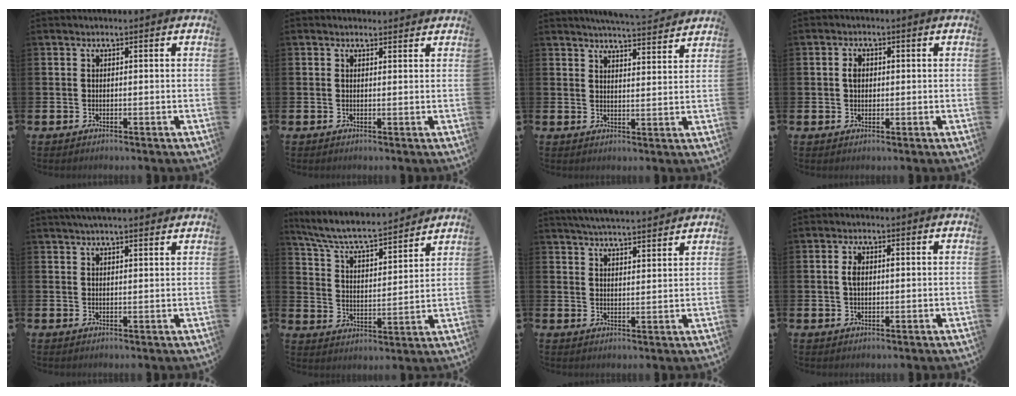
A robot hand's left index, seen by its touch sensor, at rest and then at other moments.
{"total": 1.0, "force": [0.9, 0.3, 0.1], "torque": [0.008, 0.001, 0.014]}
{"total": 5.2, "force": [5.2, -0.3, 0.7], "torque": [-0.016, -0.034, 0.090]}
{"total": 1.9, "force": [0.3, 1.5, 1.2], "torque": [-0.003, 0.002, -0.001]}
{"total": 2.8, "force": [2.6, 0.2, 1.0], "torque": [-0.022, -0.005, 0.048]}
{"total": 7.5, "force": [7.0, 0.8, 2.4], "torque": [-0.080, -0.054, 0.120]}
{"total": 4.8, "force": [4.7, 0.0, 0.5], "torque": [-0.018, -0.024, 0.085]}
{"total": 2.1, "force": [0.3, 1.2, 1.7], "torque": [-0.022, 0.003, 0.000]}